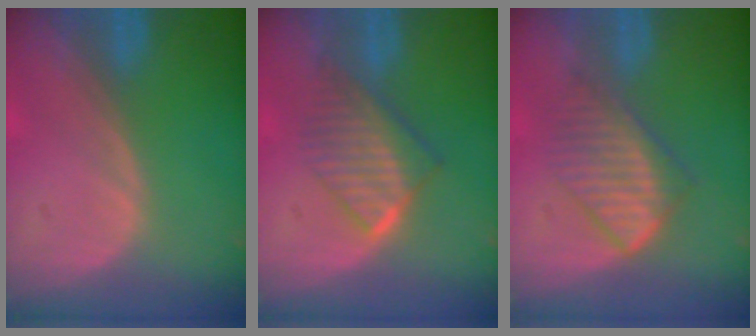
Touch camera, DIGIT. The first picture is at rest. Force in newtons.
{"total": 6.7, "press": 6.1, "slide": 2.8}
{"total": 6.8, "press": 6.1, "slide": 3.0}